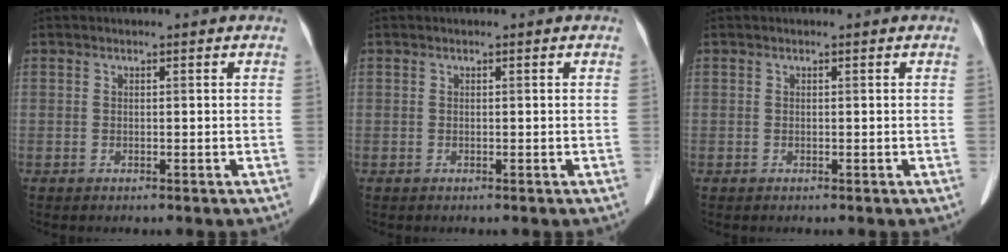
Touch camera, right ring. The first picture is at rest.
{"total": 0.0}
{"total": 0.0}